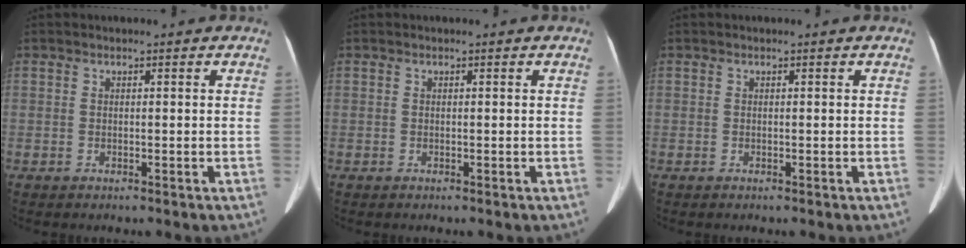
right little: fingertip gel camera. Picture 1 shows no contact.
{"total": 0.0}
{"total": 0.0}